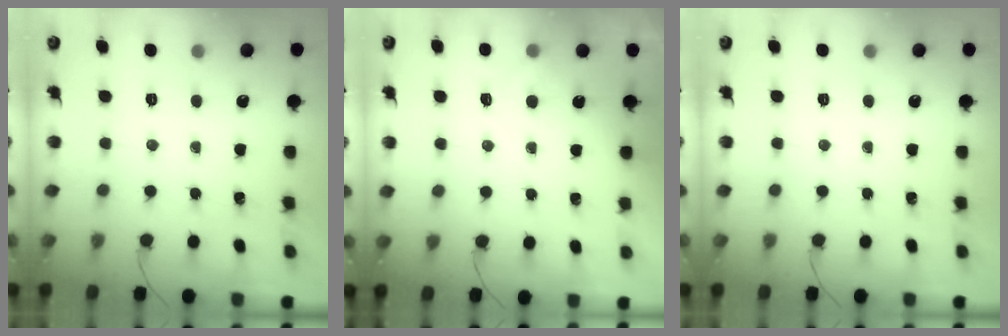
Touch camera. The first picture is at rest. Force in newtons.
{"total": 2.0, "press": 1.6, "slide": 1.2}
{"total": 0.0}